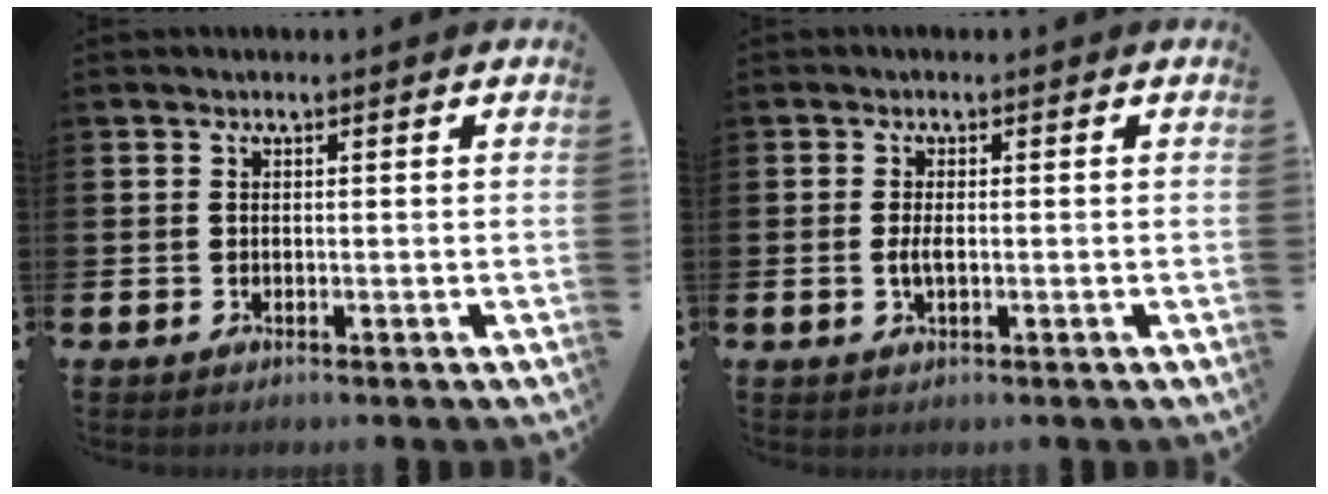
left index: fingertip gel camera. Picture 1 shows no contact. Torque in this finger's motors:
{"motor_torque": [0.41, -0.05, 0.10, 0.08]}